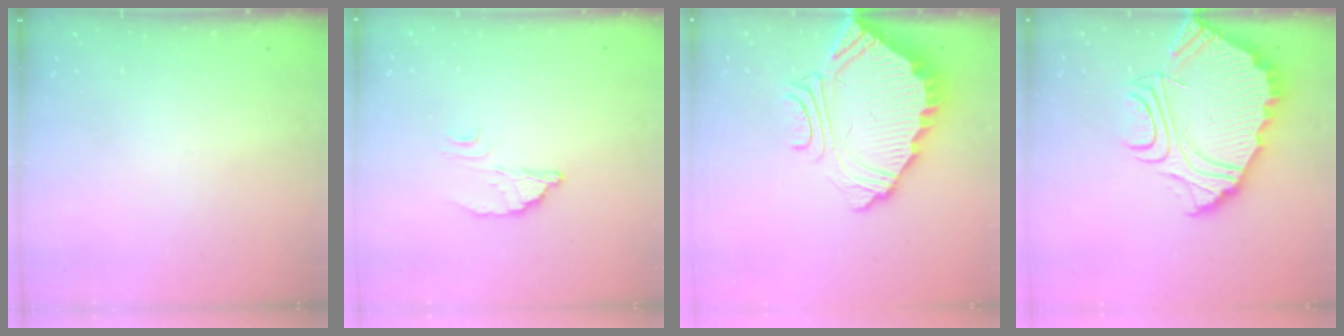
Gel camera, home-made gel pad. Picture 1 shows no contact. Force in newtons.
{"total": 2.8, "press": 2.8, "slide": 0.2}
{"total": 9.7, "press": 9.7, "slide": 0.7}
{"total": 18.6, "press": 18.5, "slide": 1.8}